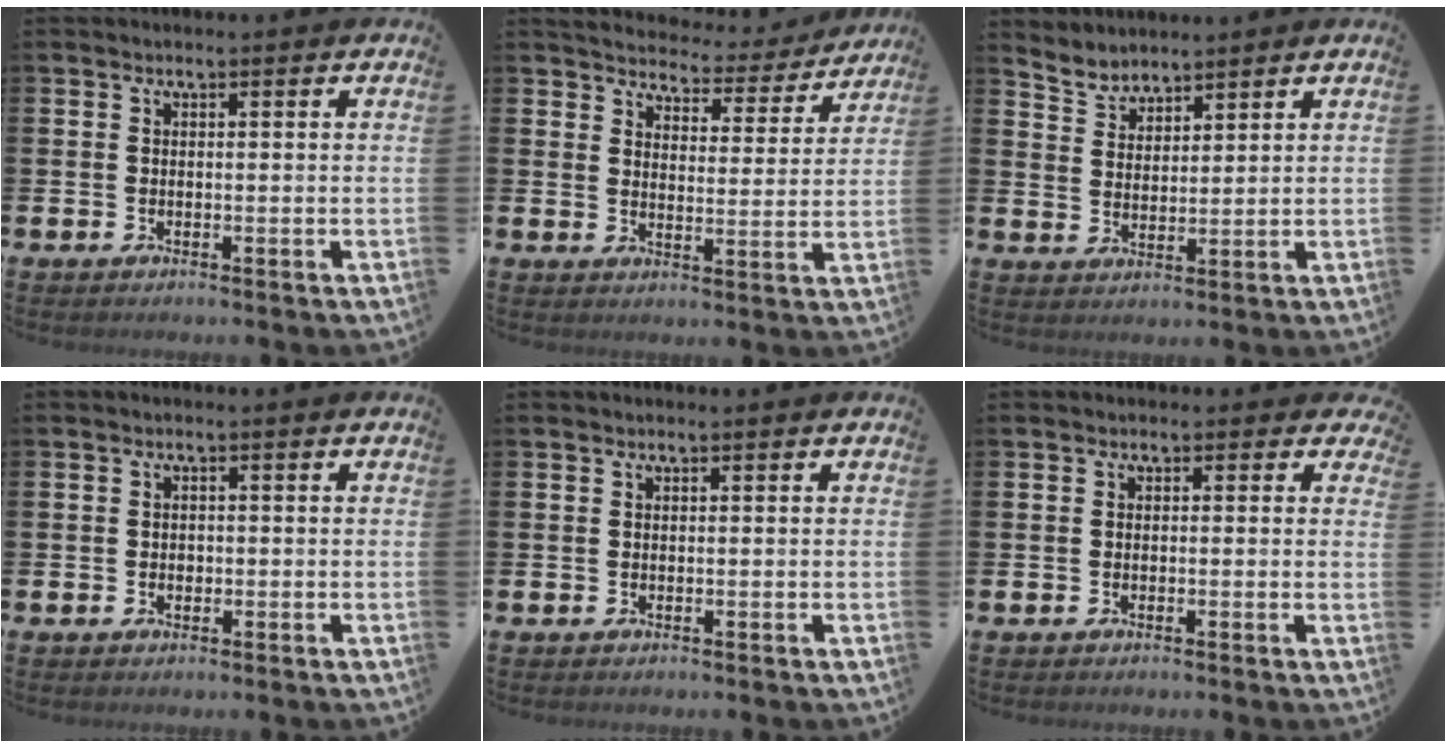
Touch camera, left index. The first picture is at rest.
{"total": 4.6, "force": [4.5, 1.2, 0.2], "torque": [-0.013, -0.045, 0.071]}
{"total": 3.6, "force": [3.5, 0.7, -0.4], "torque": [-0.009, -0.017, 0.067]}
{"total": 0.9, "force": [-0.1, 0.8, 0.4], "torque": [-0.005, 0.004, -0.004]}
{"total": 0.0}
{"total": 0.7, "force": [-0.2, 0.6, 0.3], "torque": [0.000, 0.005, -0.007]}